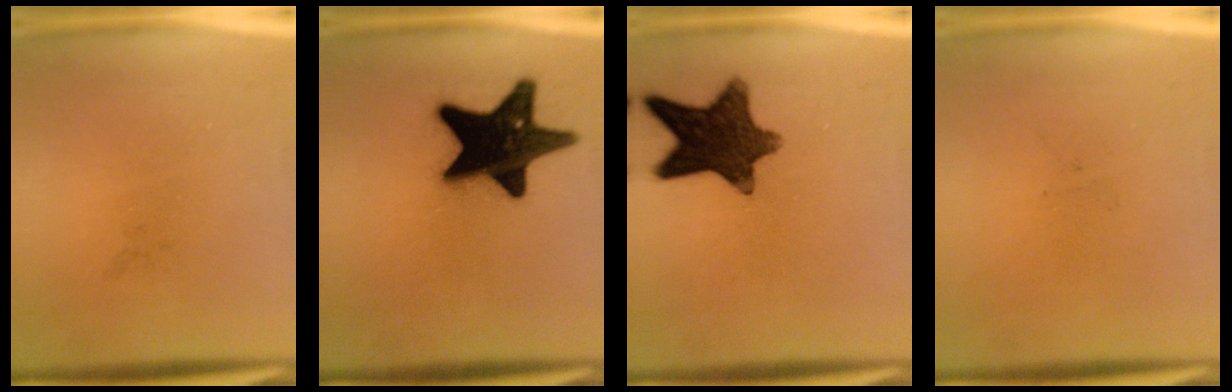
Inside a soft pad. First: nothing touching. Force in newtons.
{"total": 18.9}
{"total": 12.8}
{"total": 0.0}